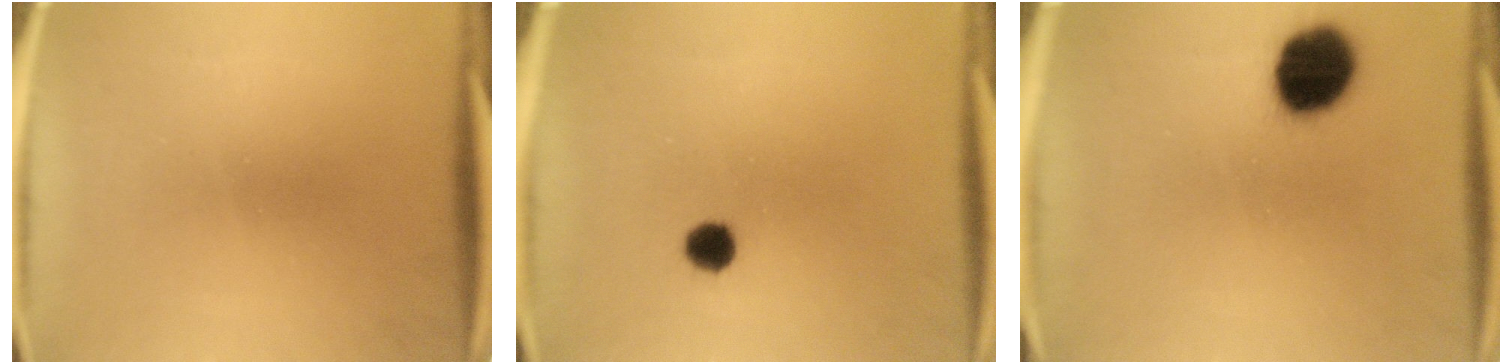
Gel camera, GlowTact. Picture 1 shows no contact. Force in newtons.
{"total": 2.8}
{"total": 13.2}